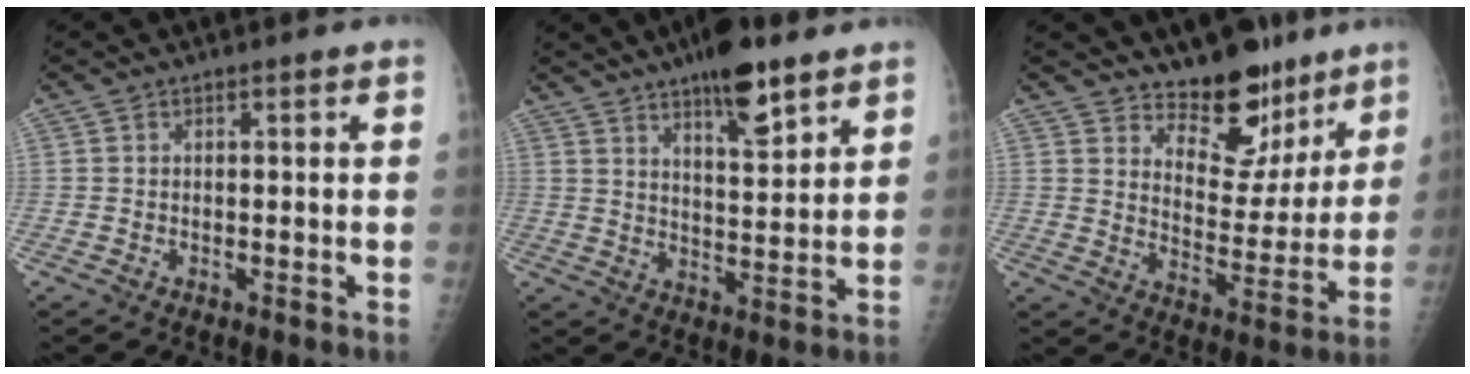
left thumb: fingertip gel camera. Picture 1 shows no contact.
{"total": 11.1, "force": [7.5, 3.2, 7.6], "torque": [-0.103, -0.041, 0.118]}
{"total": 12.7, "force": [10.0, 6.2, 4.6], "torque": [-0.015, -0.077, 0.161]}